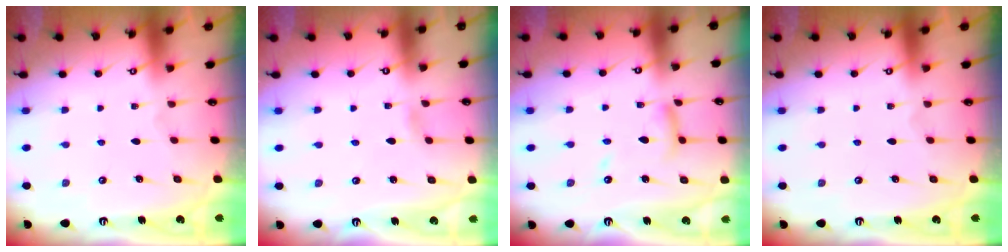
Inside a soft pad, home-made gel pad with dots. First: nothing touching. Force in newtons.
{"total": 1.2, "press": 1.2, "slide": 0.1}
{"total": 9.6, "press": 9.6, "slide": 0.8}
{"total": 0.0}